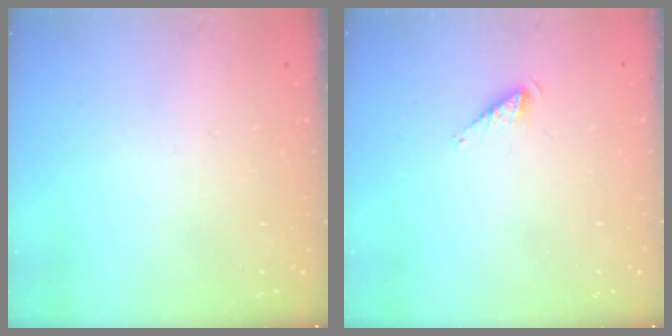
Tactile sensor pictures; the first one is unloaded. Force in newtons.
{"total": 2.6, "press": 2.6, "slide": 0.4}